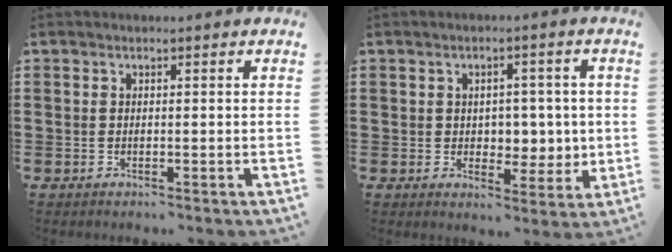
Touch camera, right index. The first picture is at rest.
{"total": 4.3, "force": [0.7, 3.6, 2.3], "torque": [-0.035, 0.003, 0.006]}